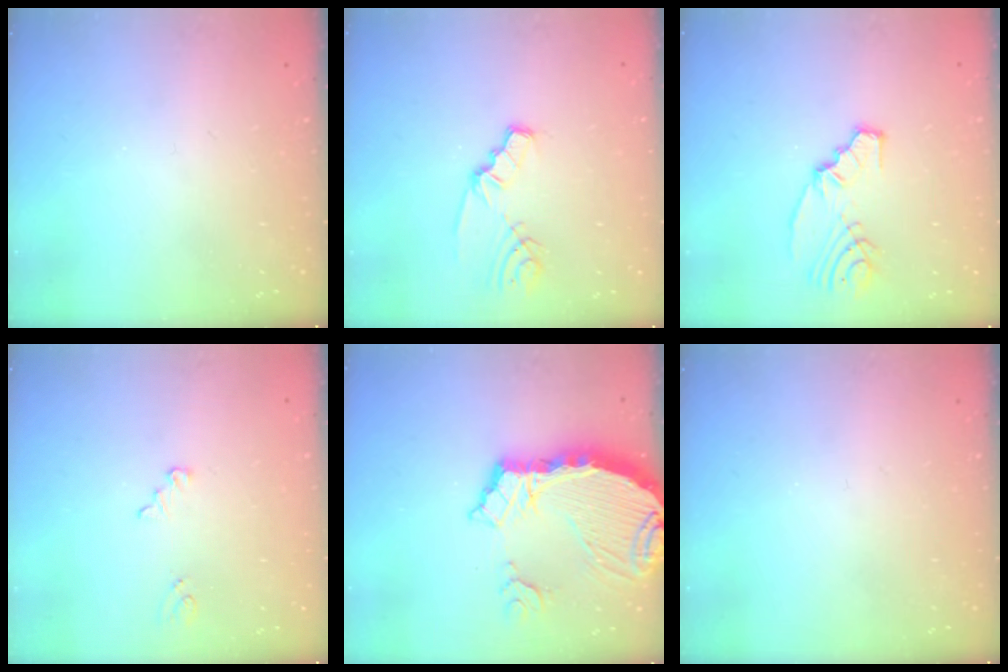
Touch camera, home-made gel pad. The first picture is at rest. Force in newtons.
{"total": 3.7, "press": 3.6, "slide": 0.4}
{"total": 7.3, "press": 6.3, "slide": 3.6}
{"total": 2.6, "press": 2.5, "slide": 0.3}
{"total": 11.6, "press": 11.5, "slide": 1.5}
{"total": 0.0}